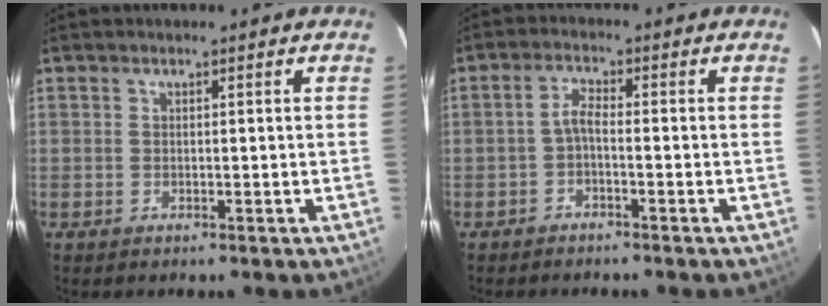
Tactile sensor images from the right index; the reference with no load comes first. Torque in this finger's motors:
{"motor_torque": [0.38, -0.28, 0.16, 0.05]}